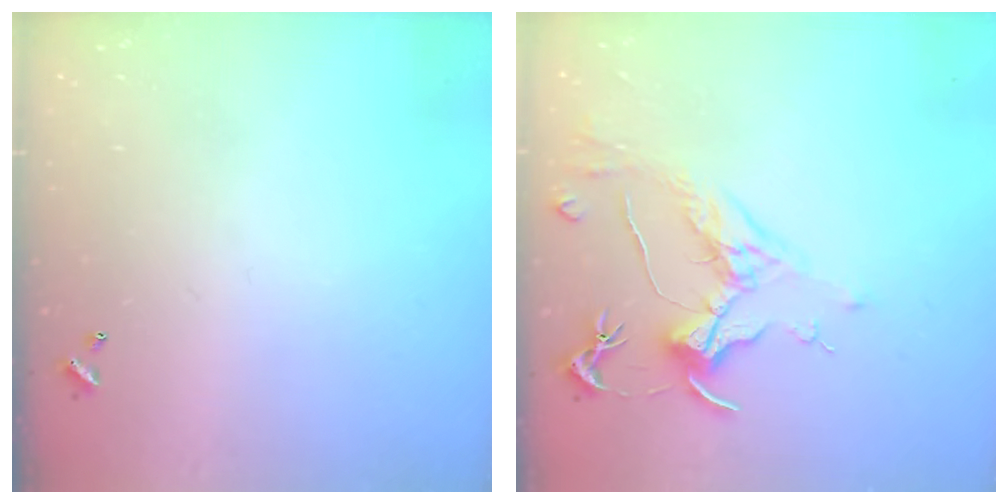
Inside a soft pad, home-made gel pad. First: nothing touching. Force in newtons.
{"total": 1.8, "press": 1.6, "slide": 0.9}